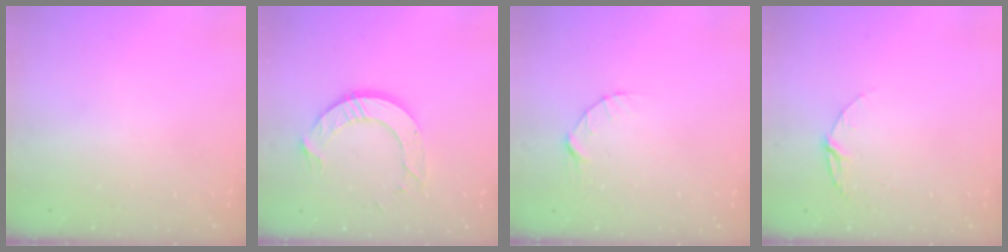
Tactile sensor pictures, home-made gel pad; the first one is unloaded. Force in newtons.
{"total": 9.7, "press": 9.7, "slide": 0.8}
{"total": 5.0, "press": 4.9, "slide": 0.7}
{"total": 5.3, "press": 5.3, "slide": 0.5}